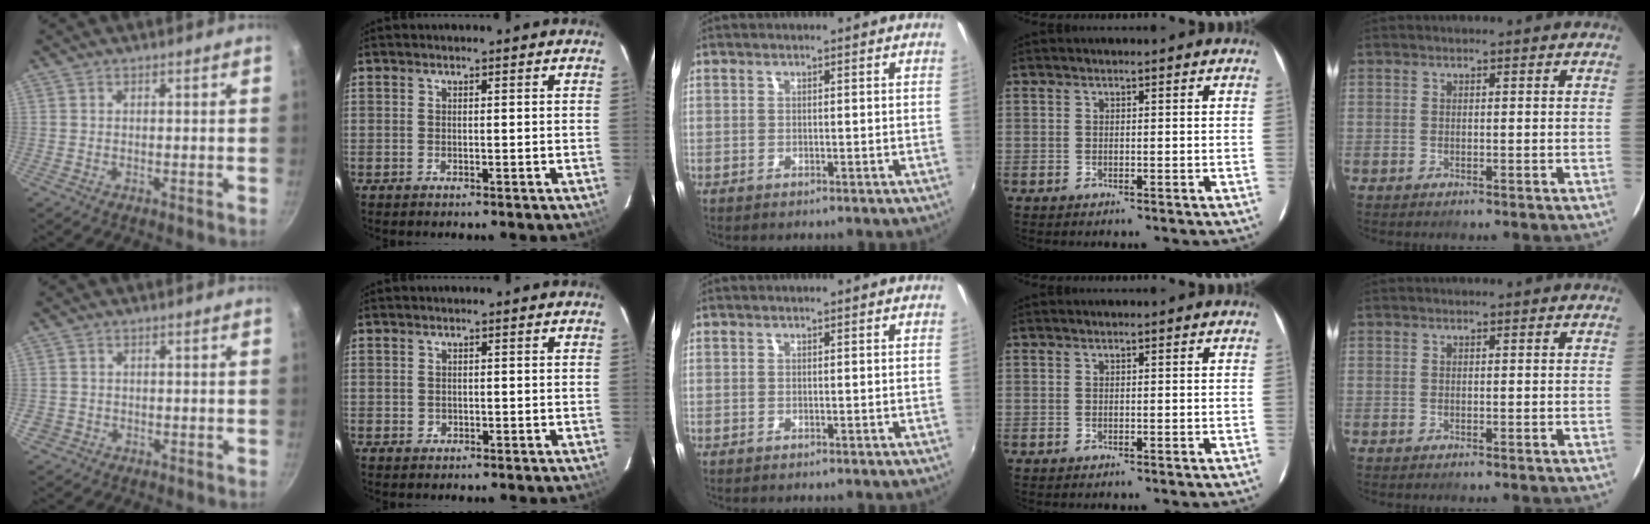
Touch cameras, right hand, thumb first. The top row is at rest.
{"thumb": {"total": 2.4, "force": [-0.7, 2.2, 0.7], "torque": [-0.014, 0.004, -0.006]}, "index": {"total": 1.0, "force": [-0.2, 0.9, 0.2], "torque": [0.000, 0.002, 0.000]}}